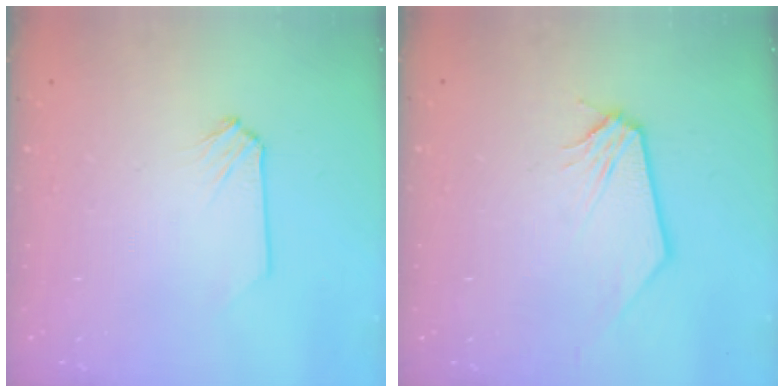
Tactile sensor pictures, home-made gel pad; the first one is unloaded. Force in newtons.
{"total": 0.0}